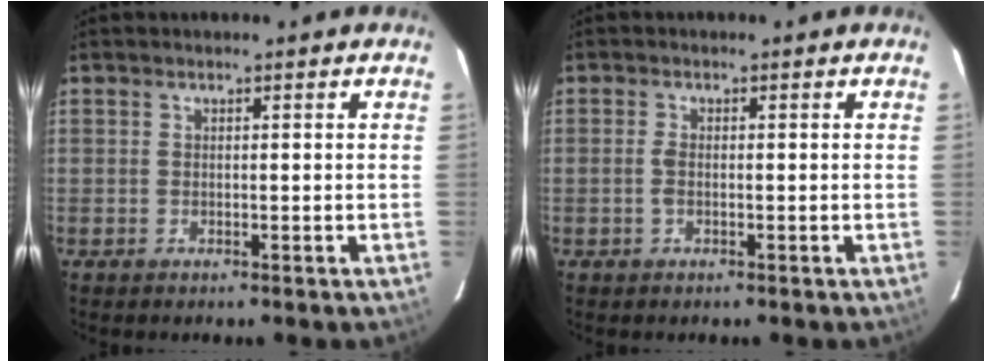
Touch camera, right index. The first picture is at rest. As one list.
[{"total": 1.5, "force": [-0.3, 0.7, 1.3], "torque": [-0.029, 0.001, -0.008]}]